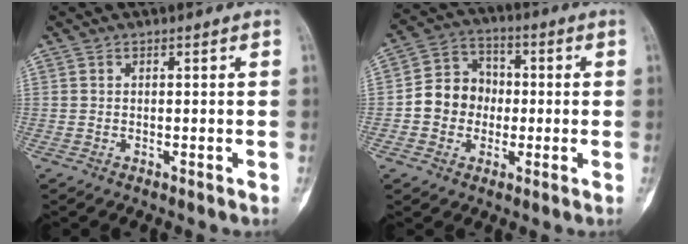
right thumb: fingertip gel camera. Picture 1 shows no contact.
{"total": 9.8, "force": [-1.1, 8.6, 4.4], "torque": [-0.038, 0.032, -0.032]}